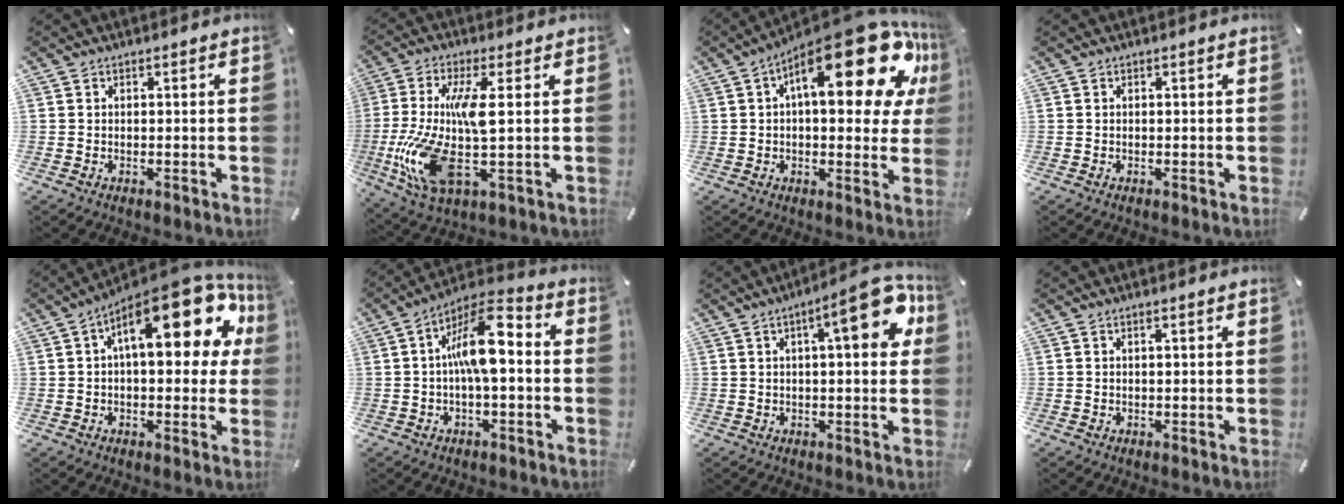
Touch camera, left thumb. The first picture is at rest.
{"total": 15.2, "force": [-0.1, 3.4, 14.8], "torque": [-0.338, -0.031, -0.012]}
{"total": 25.0, "force": [10.3, 9.8, 20.5], "torque": [-0.282, -0.066, 0.168]}
{"total": 0.0}
{"total": 21.1, "force": [7.4, 9.4, 17.4], "torque": [-0.233, -0.042, 0.119]}
{"total": 13.1, "force": [0.5, 5.5, 11.9], "torque": [-0.205, 0.011, 0.008]}
{"total": 13.5, "force": [4.8, 4.3, 11.9], "torque": [-0.147, -0.023, 0.069]}
{"total": 0.7, "force": [0.2, 0.1, 0.7], "torque": [-0.011, 0.000, 0.003]}